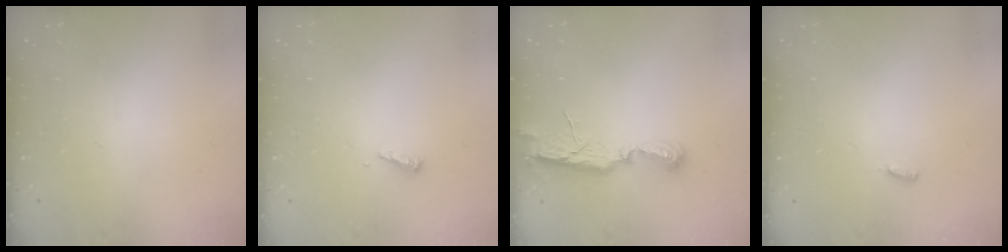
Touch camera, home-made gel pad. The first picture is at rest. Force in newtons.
{"total": 4.0, "press": 4.0, "slide": 0.4}
{"total": 7.0, "press": 7.0, "slide": 0.5}
{"total": 2.7, "press": 2.6, "slide": 0.9}